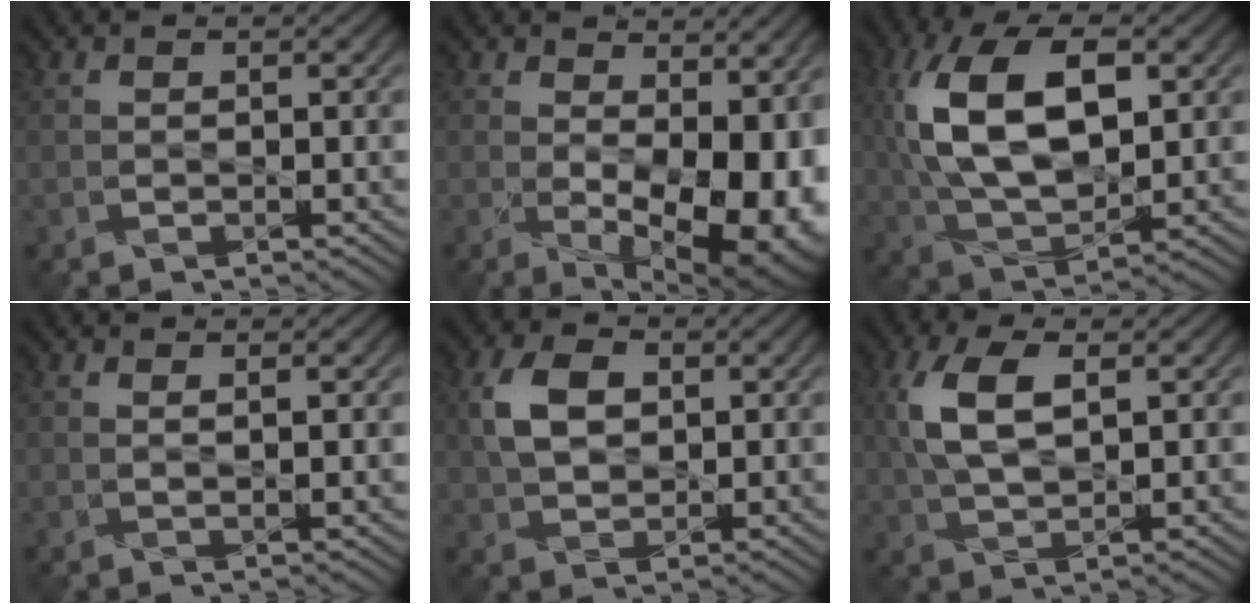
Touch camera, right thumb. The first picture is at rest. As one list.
[{"total": 14.4, "force": [-0.9, 7.3, 12.4], "torque": [-0.148, -0.023, 0.023]}, {"total": 14.3, "force": [2.7, 7.6, 11.8], "torque": [-0.258, 0.009, 0.048]}, {"total": 1.0, "force": [0.6, 0.0, 0.8], "torque": [-0.014, 0.001, 0.010]}, {"total": 6.0, "force": [1.5, 4.0, 4.2], "torque": [-0.091, 0.009, 0.023]}, {"total": 7.6, "force": [1.9, 3.6, 6.4], "torque": [-0.152, 0.011, 0.034]}]